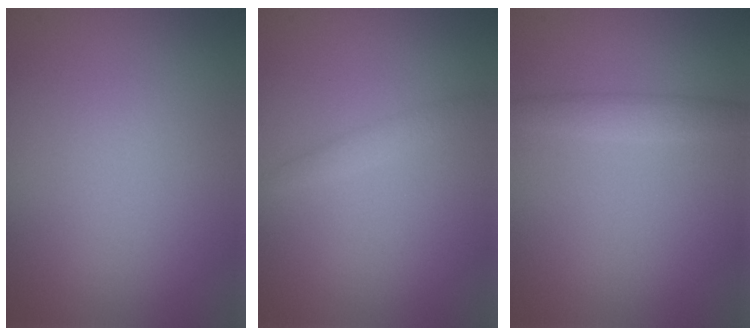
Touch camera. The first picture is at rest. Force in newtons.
{"total": 1.1, "press": 1.1, "slide": 0.0}
{"total": 1.7, "press": 1.7, "slide": 0.0}